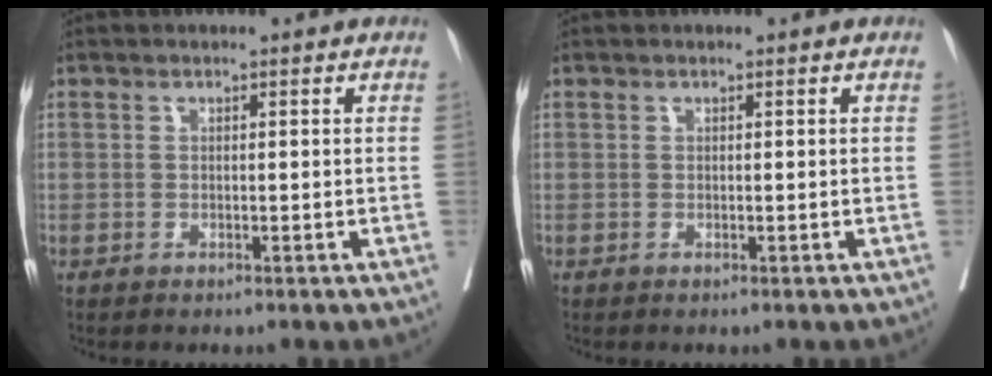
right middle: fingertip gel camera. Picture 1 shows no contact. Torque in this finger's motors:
{"motor_torque": [-0.07, 0.07, 0.00, 0.00]}